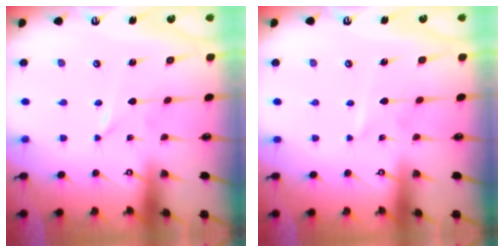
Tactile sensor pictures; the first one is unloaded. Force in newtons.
{"total": 2.4, "press": 2.3, "slide": 0.3}